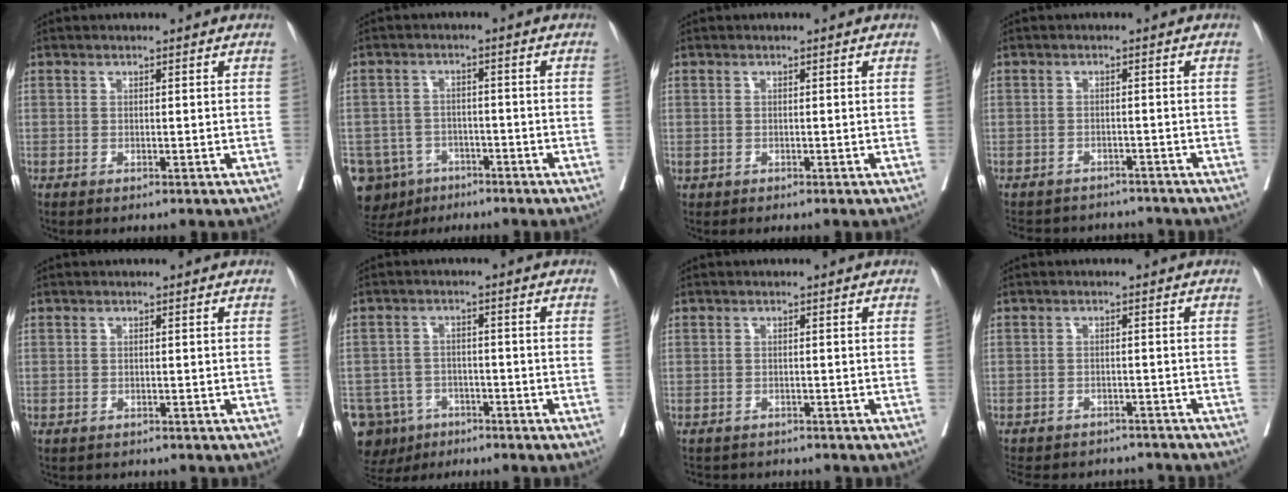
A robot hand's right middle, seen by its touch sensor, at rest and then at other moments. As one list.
[{"total": 9.9, "force": [-6.0, 7.5, 2.1], "torque": [-0.056, 0.005, -0.087]}, {"total": 0.0}, {"total": 8.7, "force": [-7.8, 3.8, 0.7], "torque": [-0.011, 0.011, -0.096]}, {"total": 2.2, "force": [-1.9, 1.1, 0.1], "torque": [-0.011, -0.002, -0.030]}, {"total": 9.3, "force": [-6.0, 6.9, 1.9], "torque": [-0.046, 0.002, -0.091]}, {"total": 4.5, "force": [-4.1, 1.8, 0.3], "torque": [0.001, -0.004, -0.059]}, {"total": 13.2, "force": [-11.6, 5.6, 2.9], "torque": [-0.065, 0.008, -0.139]}]